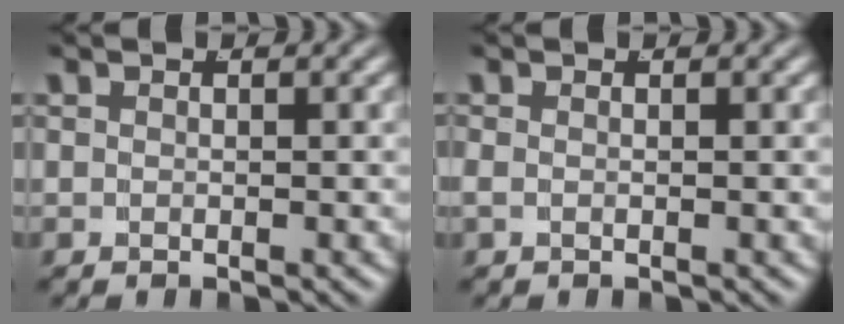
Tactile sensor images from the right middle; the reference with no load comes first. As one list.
[{"total": 0.7, "force": [-0.4, 0.3, 0.5], "torque": [-0.017, -0.007, -0.002]}]